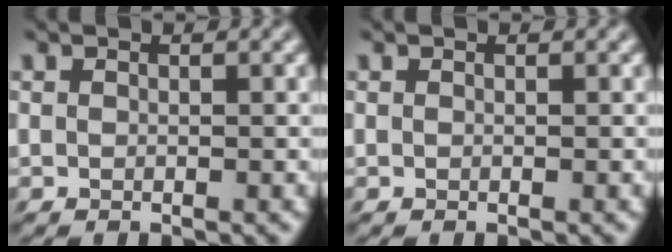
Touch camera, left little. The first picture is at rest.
{"total": 0.0}